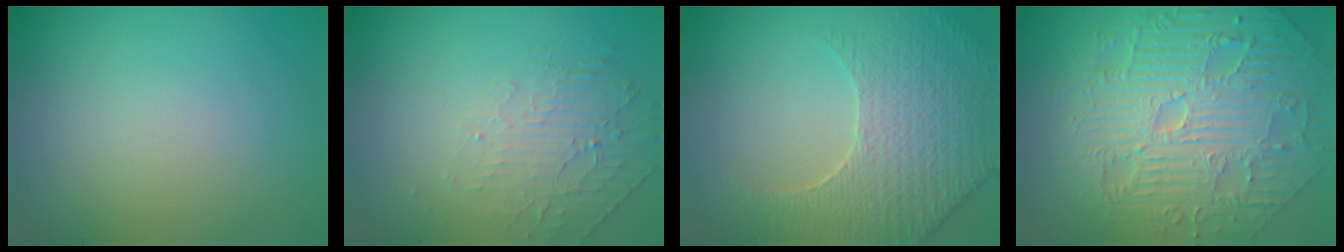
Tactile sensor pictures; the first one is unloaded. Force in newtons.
{"total": 2.1, "press": 1.2, "slide": 1.7}
{"total": 5.1, "press": 4.7, "slide": 2.1}
{"total": 11.7, "press": 7.5, "slide": 9.0}